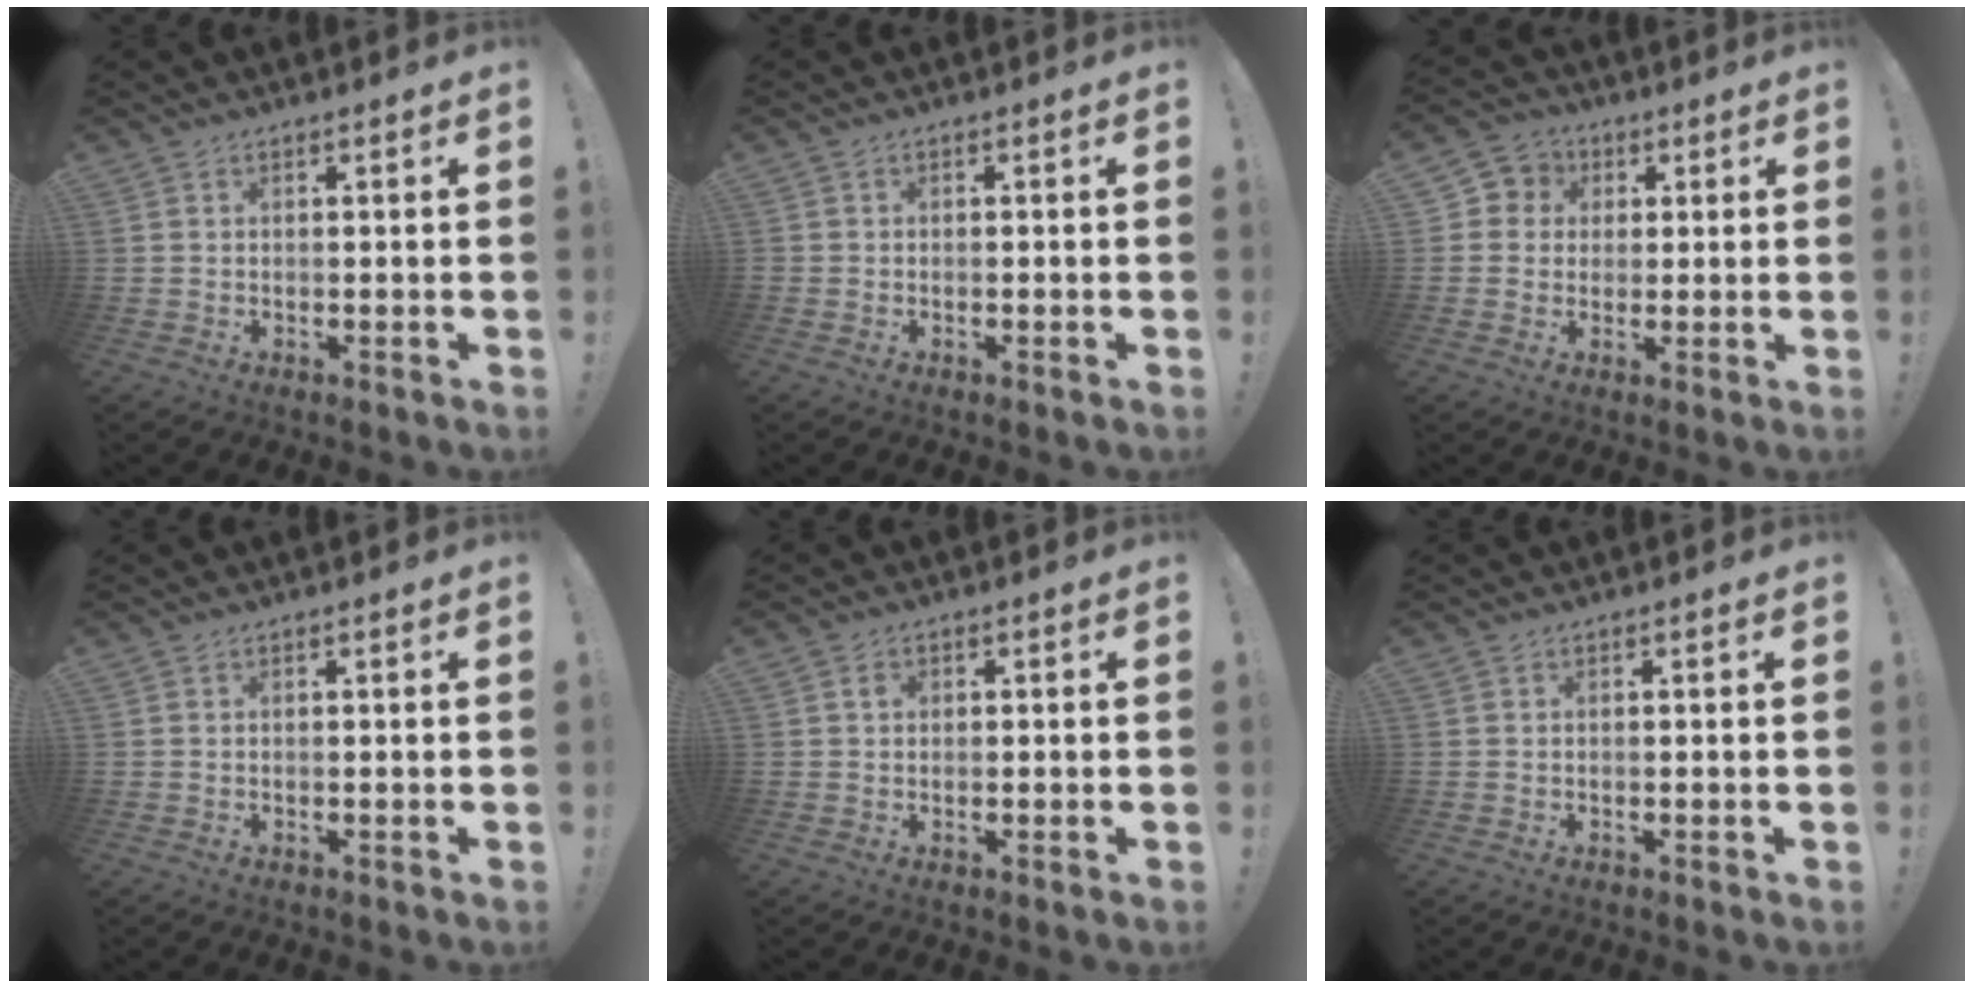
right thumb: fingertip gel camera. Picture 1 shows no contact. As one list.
[{"total": 0.6, "force": [-0.4, 0.3, 0.3], "torque": [-0.008, 0.003, -0.006]}, {"total": 6.2, "force": [0.5, 6.0, 1.3], "torque": [-0.016, 0.004, 0.013]}, {"total": 0.0}, {"total": 1.4, "force": [0.3, 1.1, 0.9], "torque": [-0.022, 0.008, 0.006]}, {"total": 0.0}]